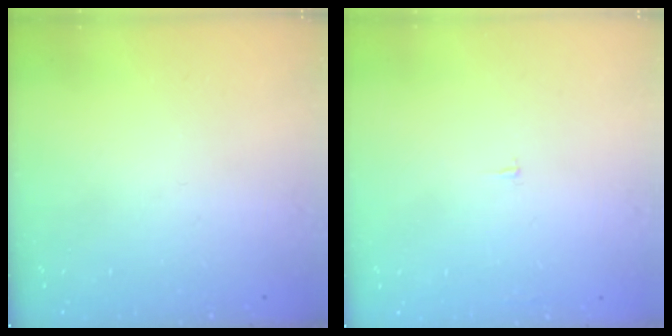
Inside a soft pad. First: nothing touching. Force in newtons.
{"total": 1.2, "press": 1.2, "slide": 0.1}